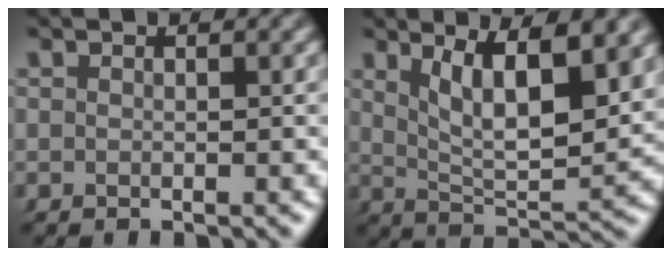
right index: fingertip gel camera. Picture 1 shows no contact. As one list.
[{"total": 6.9, "force": [2.8, 2.9, 5.6], "torque": [-0.098, -0.016, 0.052]}]